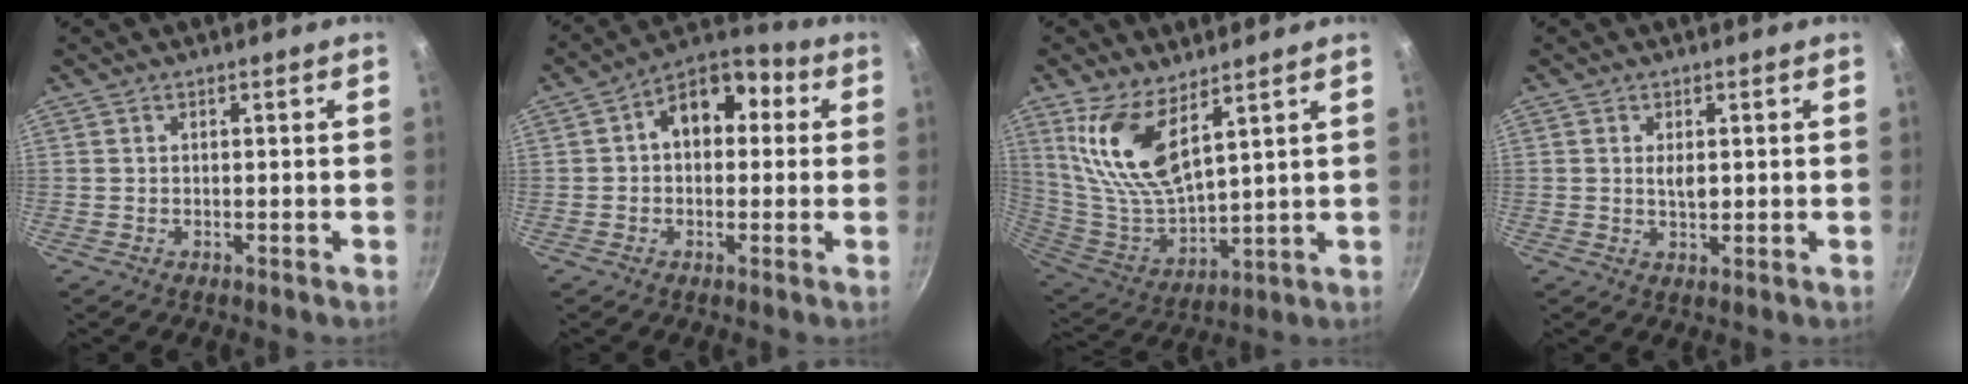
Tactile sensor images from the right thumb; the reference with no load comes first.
{"total": 11.8, "force": [1.9, 8.4, 8.0], "torque": [-0.073, 0.031, 0.009]}
{"total": 13.6, "force": [7.6, 5.2, 10.0], "torque": [-0.191, -0.064, 0.164]}
{"total": 2.6, "force": [0.4, 1.3, 2.3], "torque": [-0.034, -0.002, 0.009]}